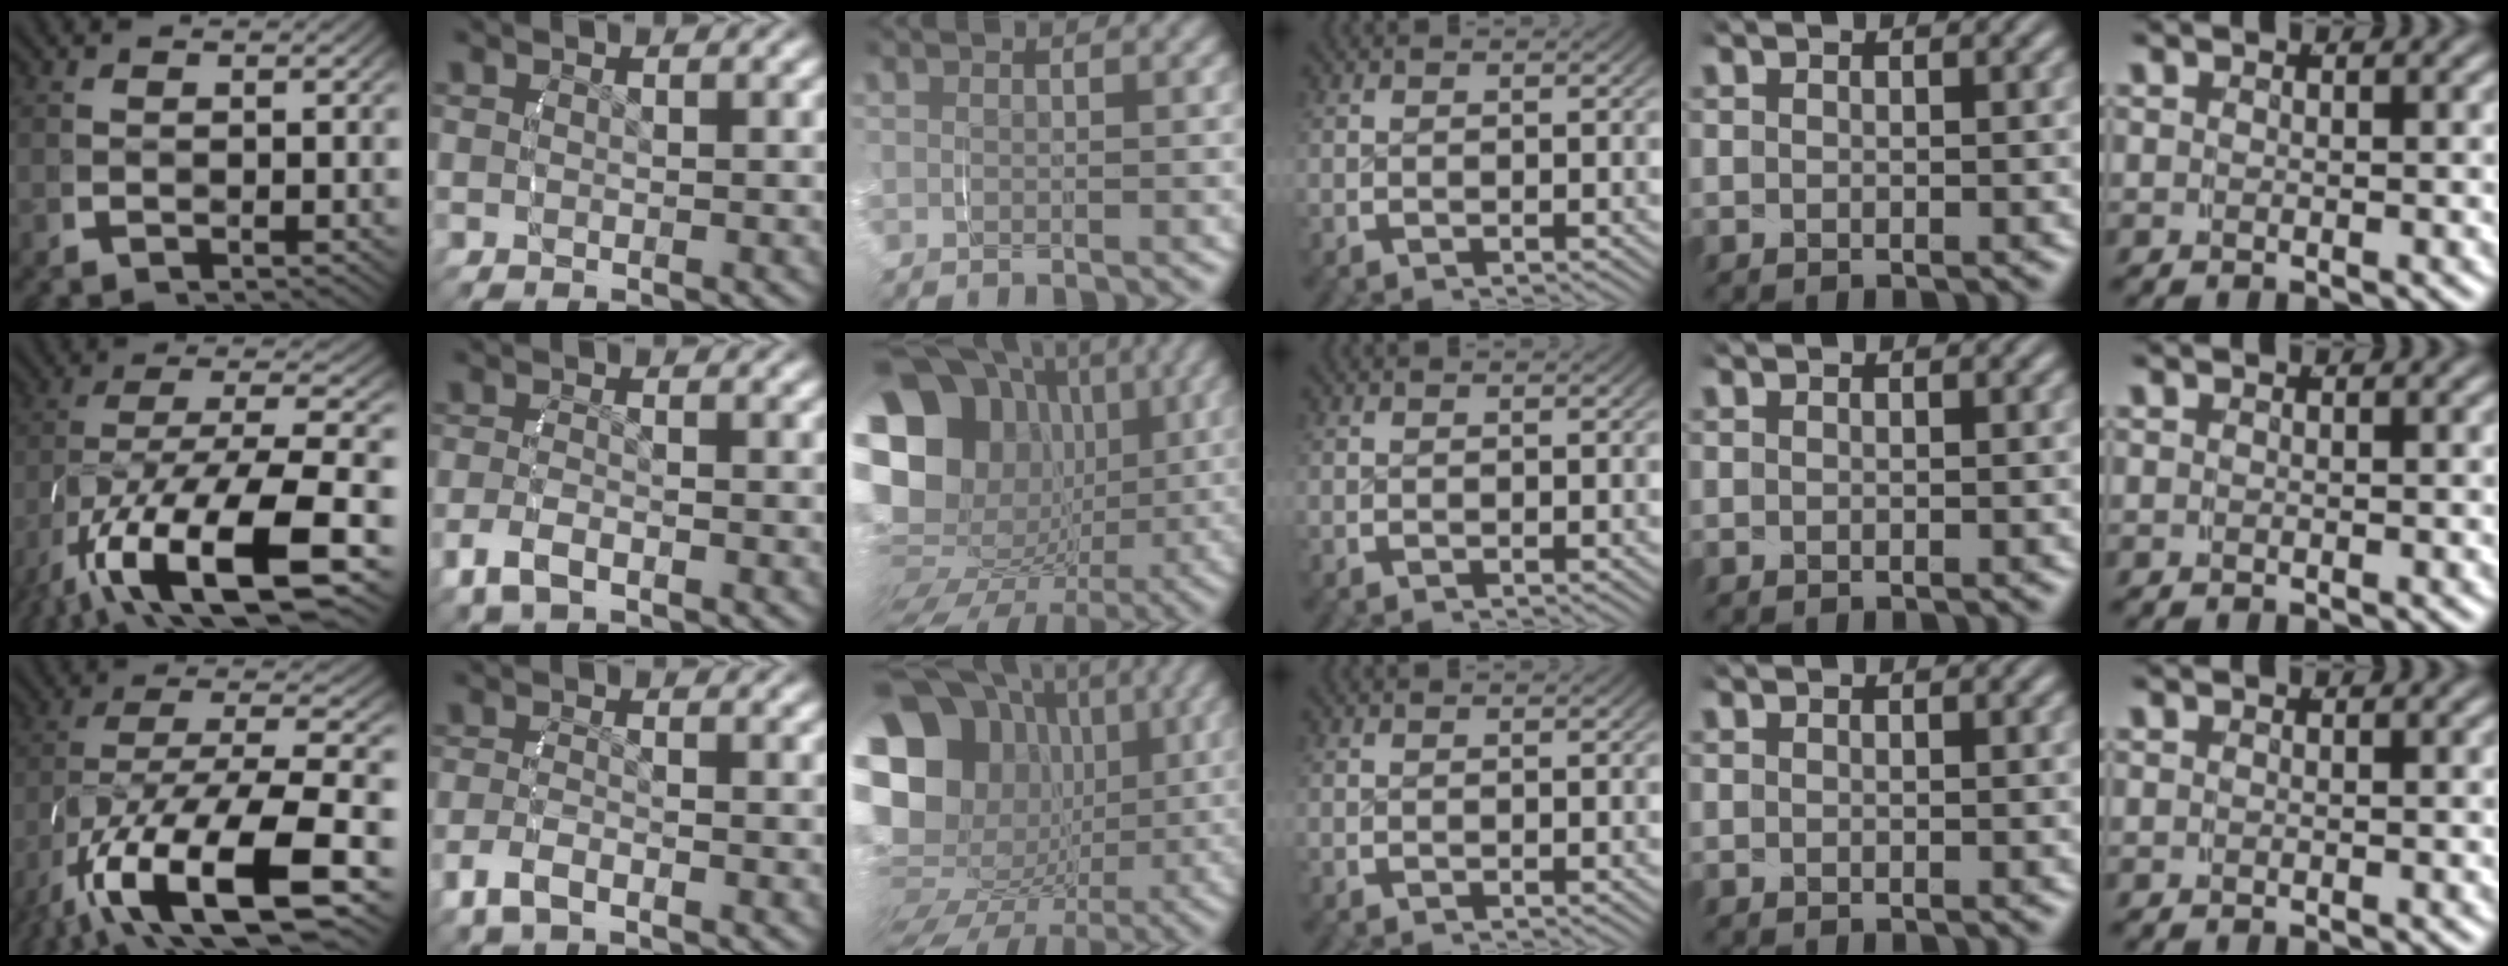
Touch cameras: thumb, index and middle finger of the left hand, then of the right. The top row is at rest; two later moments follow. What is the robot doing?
{"motion": "grasp_and_lifting", "object": "towel"}